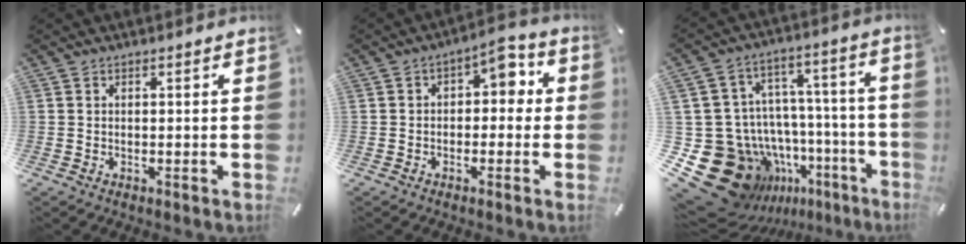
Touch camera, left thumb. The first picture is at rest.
{"total": 5.3, "force": [0.7, 3.5, 3.9], "torque": [-0.057, 0.002, 0.002]}
{"total": 24.1, "force": [-10.7, 18.0, 11.8], "torque": [-0.178, 0.043, -0.118]}